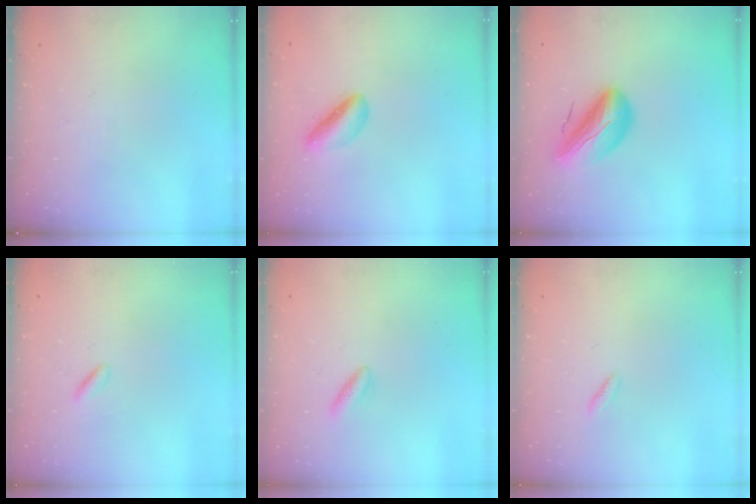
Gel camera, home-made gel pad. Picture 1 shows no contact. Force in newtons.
{"total": 4.6, "press": 4.4, "slide": 1.3}
{"total": 13.3, "press": 12.8, "slide": 3.3}
{"total": 0.9, "press": 0.8, "slide": 0.4}
{"total": 2.5, "press": 2.2, "slide": 1.2}
{"total": 1.8, "press": 1.7, "slide": 0.7}